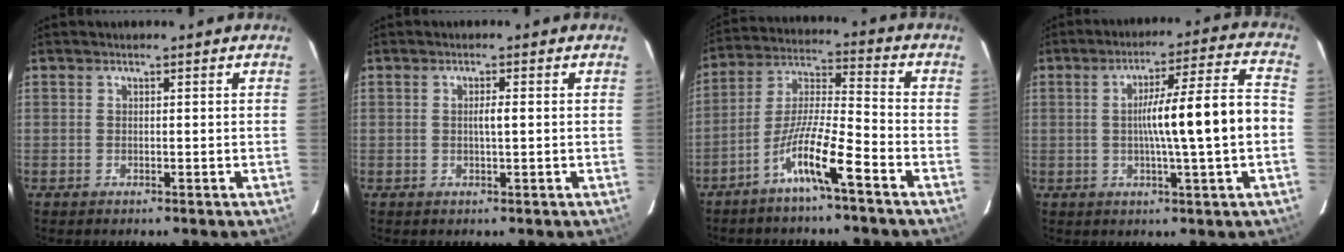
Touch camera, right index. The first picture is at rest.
{"total": 1.5, "force": [0.0, 0.0, 1.5], "torque": [-0.028, 0.001, 0.000]}
{"total": 10.3, "force": [-6.1, -0.1, 8.4], "torque": [-0.163, -0.002, -0.121]}
{"total": 12.7, "force": [-1.1, -0.6, 12.6], "torque": [-0.195, 0.015, -0.019]}